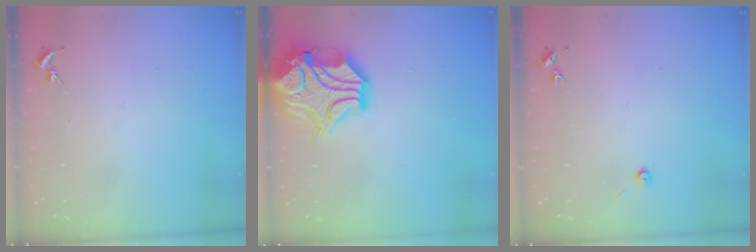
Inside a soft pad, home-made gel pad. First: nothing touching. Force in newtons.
{"total": 17.6, "press": 17.4, "slide": 2.6}
{"total": 3.2, "press": 3.2, "slide": 0.3}